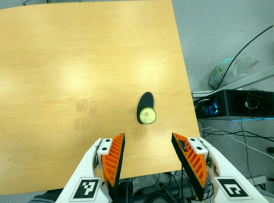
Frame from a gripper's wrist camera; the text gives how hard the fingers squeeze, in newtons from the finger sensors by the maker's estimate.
{"total": 0.0}